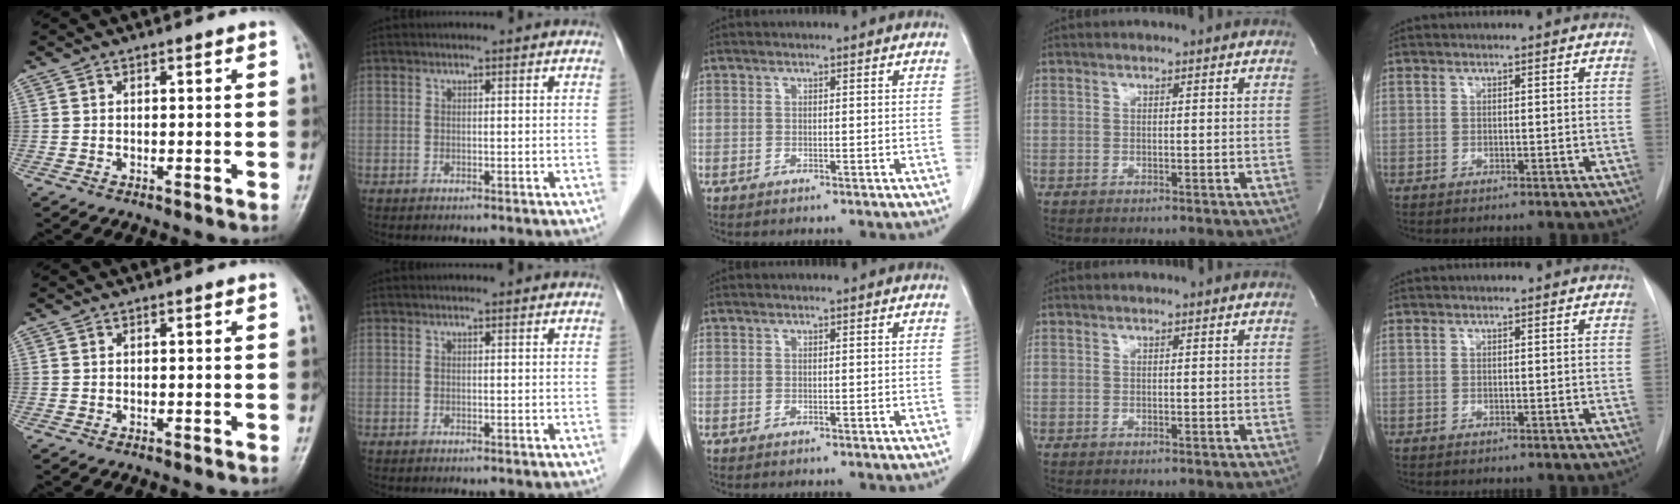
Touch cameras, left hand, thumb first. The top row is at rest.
{}